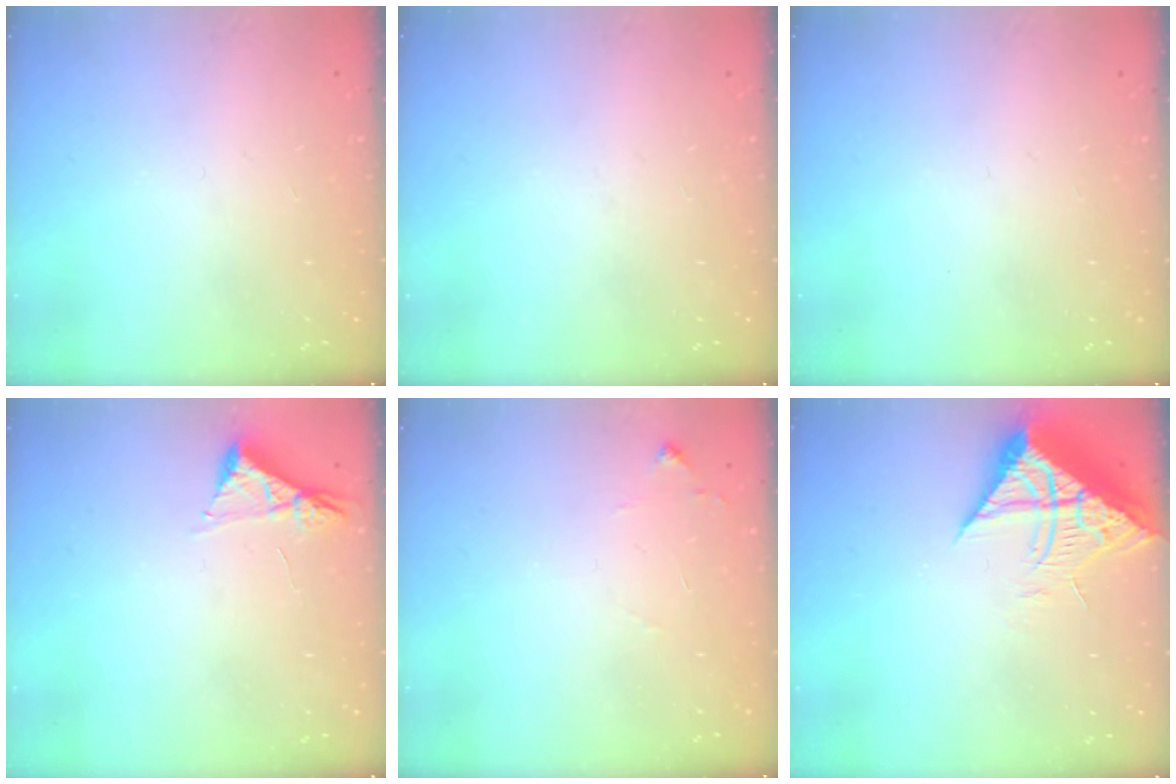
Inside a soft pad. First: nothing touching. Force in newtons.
{"total": 0.0}
{"total": 0.0}
{"total": 4.5, "press": 4.4, "slide": 0.5}
{"total": 6.7, "press": 6.7, "slide": 0.9}
{"total": 11.8, "press": 11.7, "slide": 1.2}